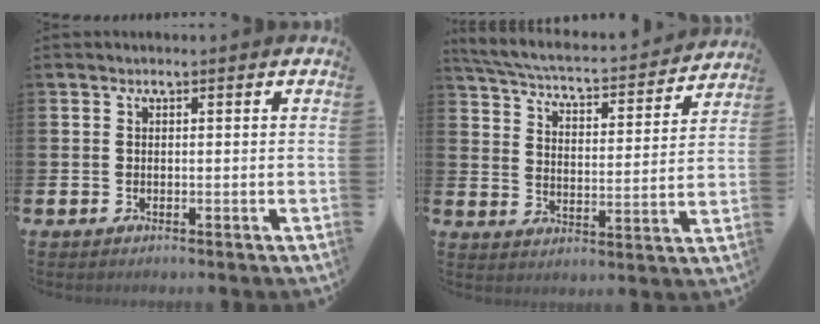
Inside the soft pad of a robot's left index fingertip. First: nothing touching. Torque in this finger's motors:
{"motor_torque": [0.33, -1.61, 0.25, 0.12]}